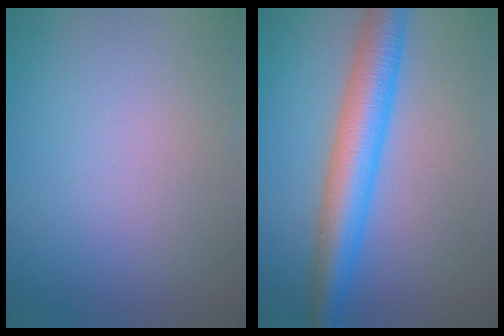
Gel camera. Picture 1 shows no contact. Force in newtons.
{"total": 6.3, "press": 6.3, "slide": 0.1}